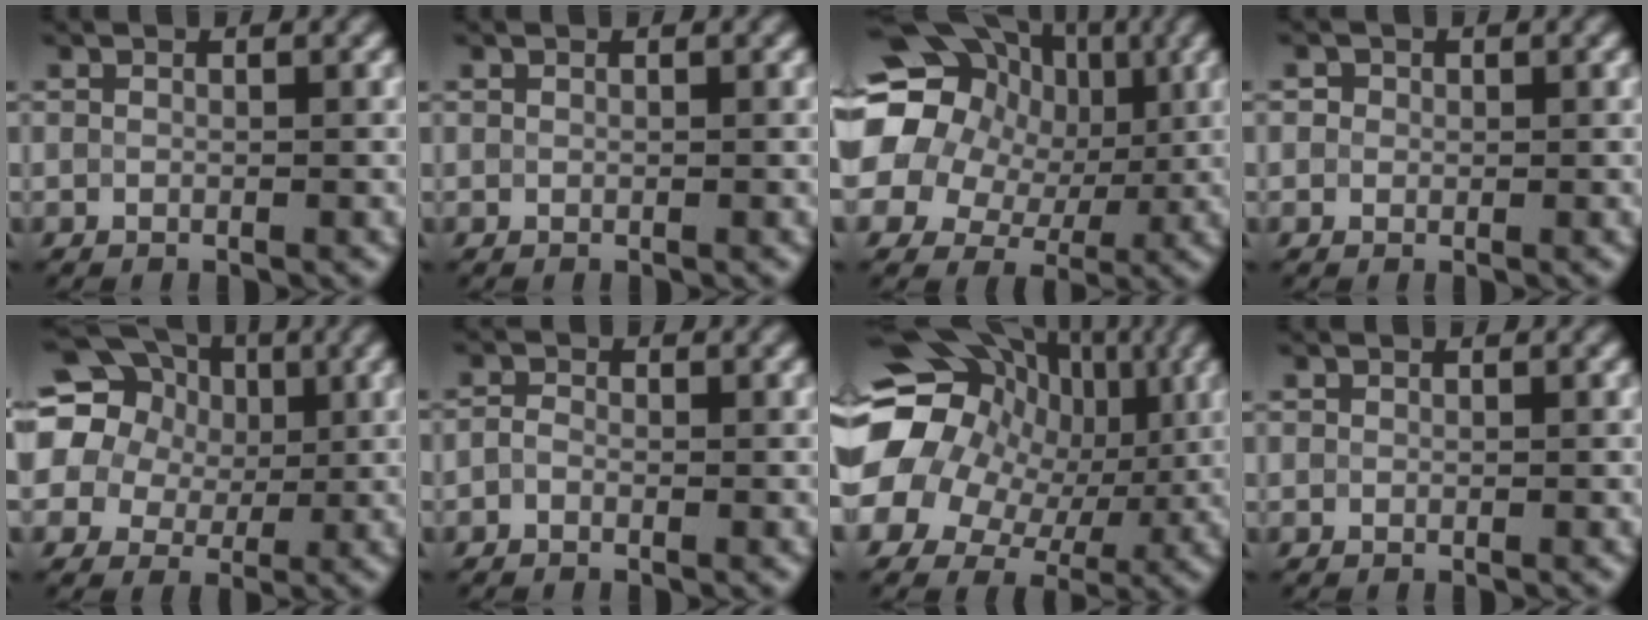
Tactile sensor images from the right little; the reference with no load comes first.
{"total": 0.0}
{"total": 18.8, "force": [4.2, 16.0, 8.9], "torque": [-0.190, 0.041, 0.032]}
{"total": 0.9, "force": [0.3, 0.9, 0.3], "torque": [0.001, 0.000, 0.000]}
{"total": 19.2, "force": [7.1, 16.0, 7.8], "torque": [-0.207, 0.057, 0.094]}
{"total": 0.9, "force": [-0.6, 0.5, 0.4], "torque": [-0.007, 0.001, -0.015]}
{"total": 17.3, "force": [2.8, 14.4, 9.2], "torque": [-0.183, 0.020, 0.026]}
{"total": 0.0}